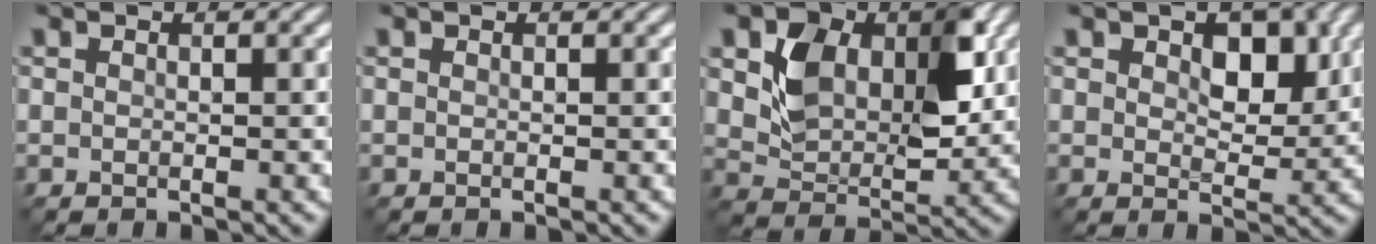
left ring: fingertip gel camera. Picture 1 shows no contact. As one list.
[{"total": 0.0}, {"total": 7.0, "force": [2.0, 4.8, 4.7], "torque": [-0.089, -0.009, 0.036]}, {"total": 4.4, "force": [1.4, 2.6, 3.3], "torque": [-0.048, -0.007, 0.018]}]